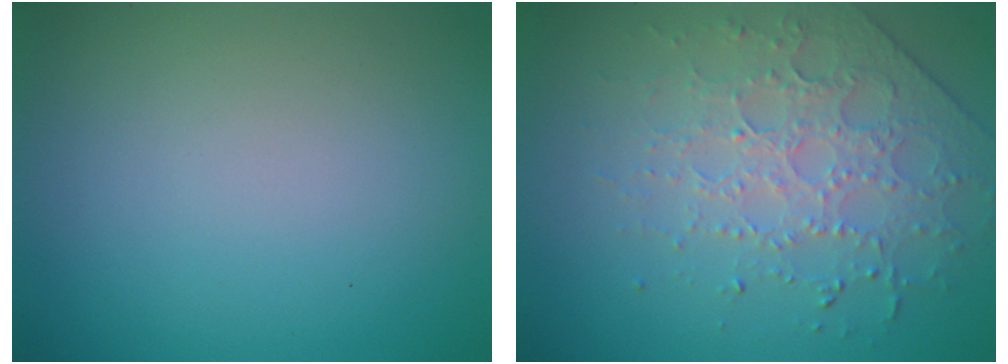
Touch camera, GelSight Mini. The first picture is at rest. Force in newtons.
{"total": 3.8, "press": 3.3, "slide": 1.8}